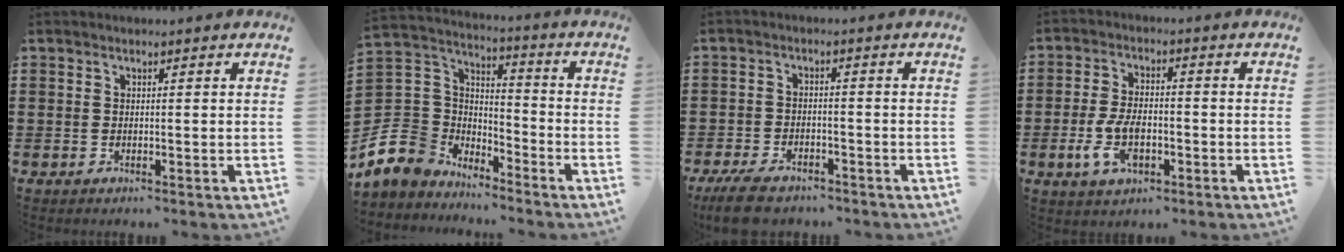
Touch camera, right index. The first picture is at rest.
{"total": 8.4, "force": [-4.6, 6.9, 0.8], "torque": [-0.075, 0.001, -0.093]}
{"total": 4.3, "force": [-3.8, 1.1, 1.5], "torque": [-0.040, 0.002, -0.078]}
{"total": 6.7, "force": [-2.0, 3.5, 5.3], "torque": [-0.127, -0.003, -0.042]}